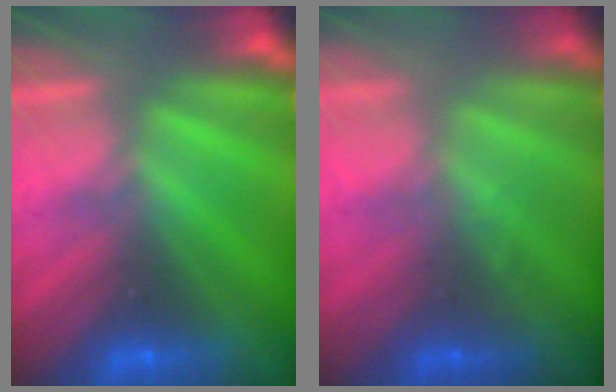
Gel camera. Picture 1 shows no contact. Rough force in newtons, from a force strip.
{"total": 1.4}